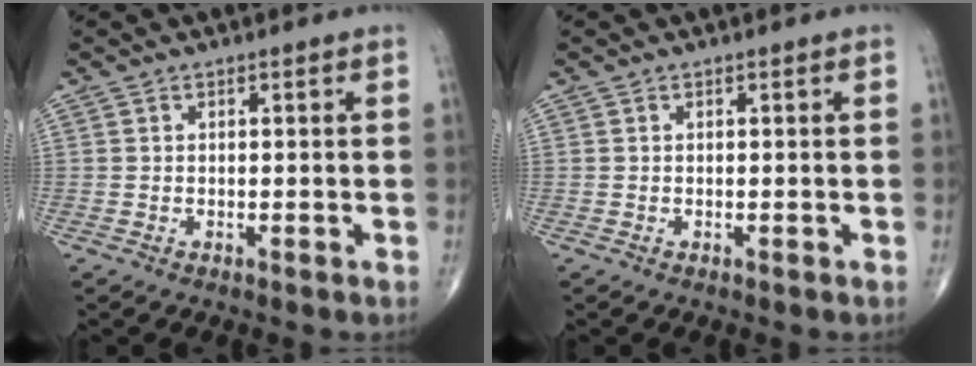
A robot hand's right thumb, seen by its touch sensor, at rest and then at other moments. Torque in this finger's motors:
{"motor_torque": [0.01, 0.01, -0.05, 0.05, 0.02]}